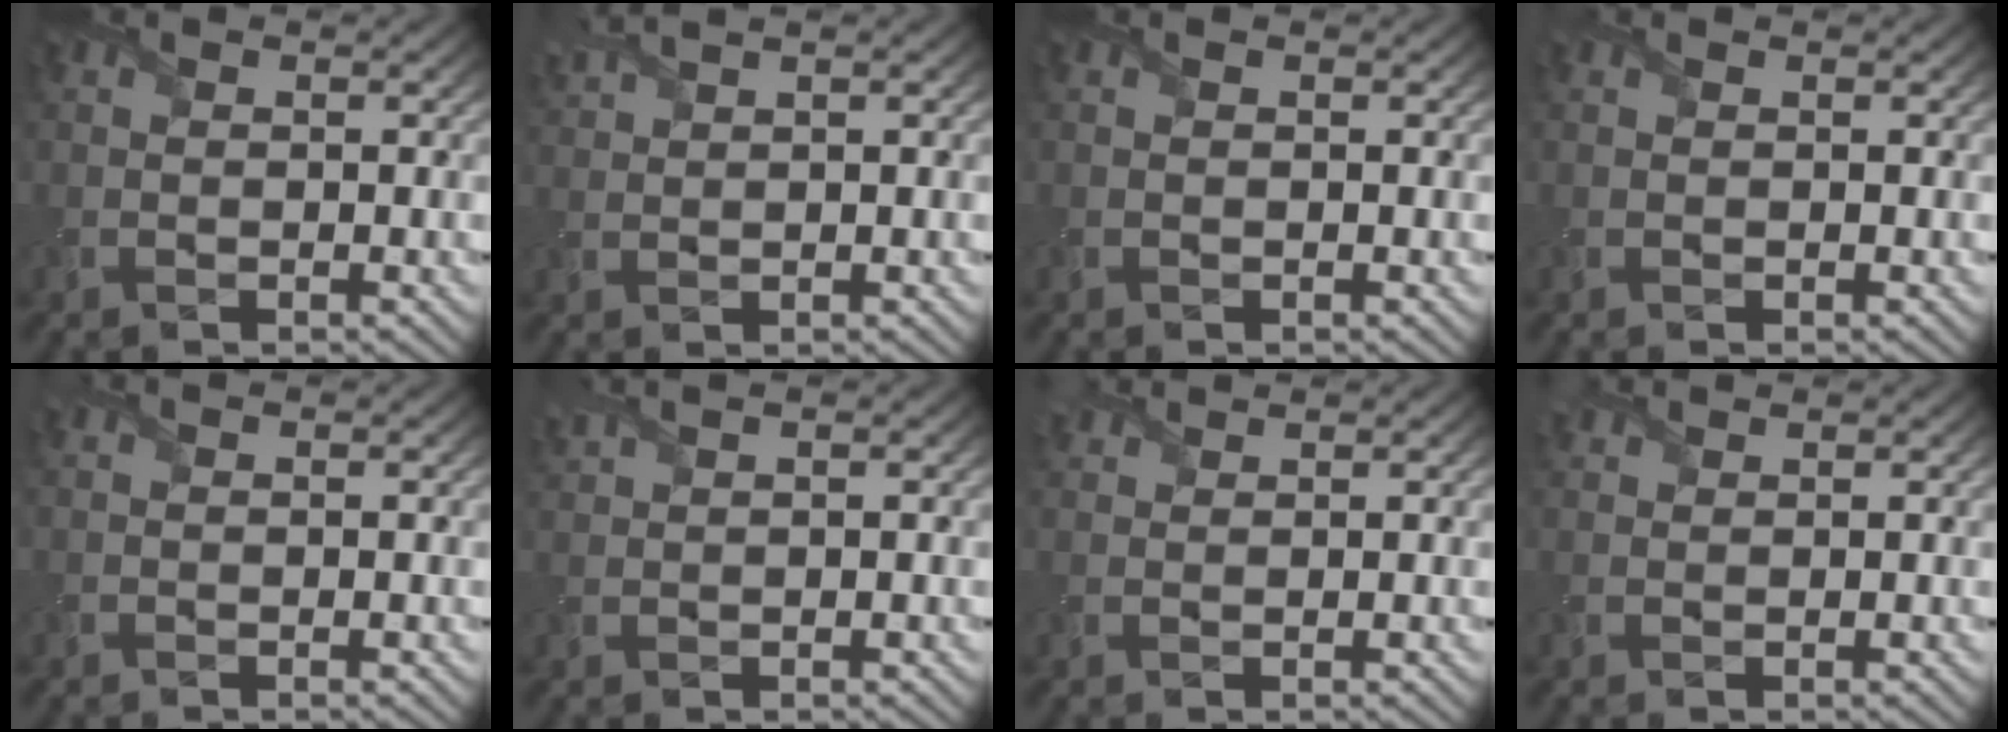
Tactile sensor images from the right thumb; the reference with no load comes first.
{"total": 2.8, "force": [2.5, -0.2, 1.2], "torque": [-0.036, 0.014, 0.050]}
{"total": 0.0}
{"total": 0.0}
{"total": 0.0}
{"total": 2.1, "force": [1.9, -0.1, 0.9], "torque": [-0.025, 0.010, 0.038]}
{"total": 2.4, "force": [2.3, 0.4, 0.7], "torque": [-0.019, 0.012, 0.044]}
{"total": 2.1, "force": [2.0, 0.4, 0.6], "torque": [-0.017, 0.011, 0.038]}